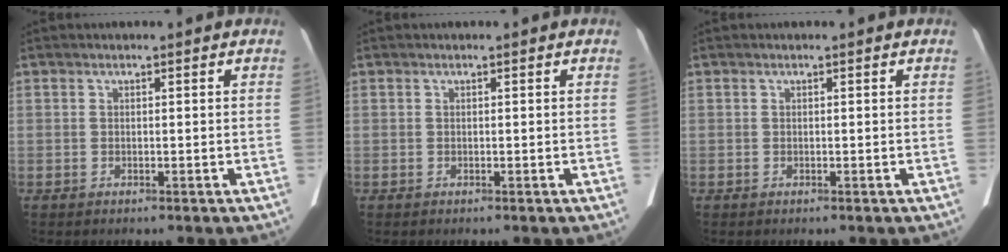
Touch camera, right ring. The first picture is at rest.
{"total": 0.0}
{"total": 0.0}